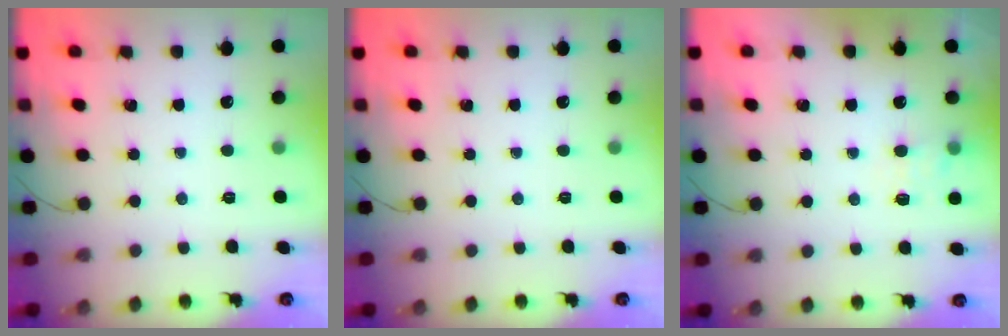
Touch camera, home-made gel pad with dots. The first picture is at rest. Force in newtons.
{"total": 0.0}
{"total": 7.9, "press": 7.8, "slide": 1.6}